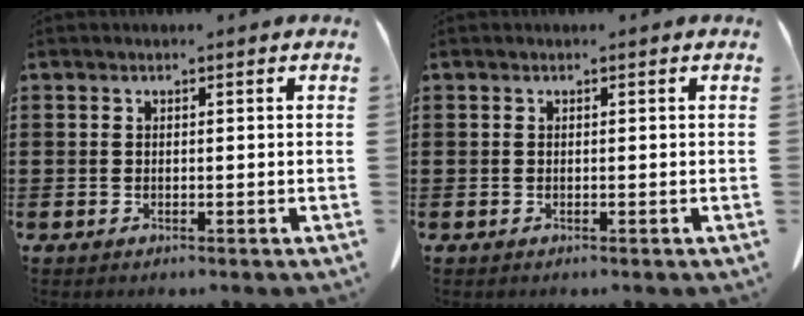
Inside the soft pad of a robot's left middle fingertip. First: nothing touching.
{"total": 0.0}